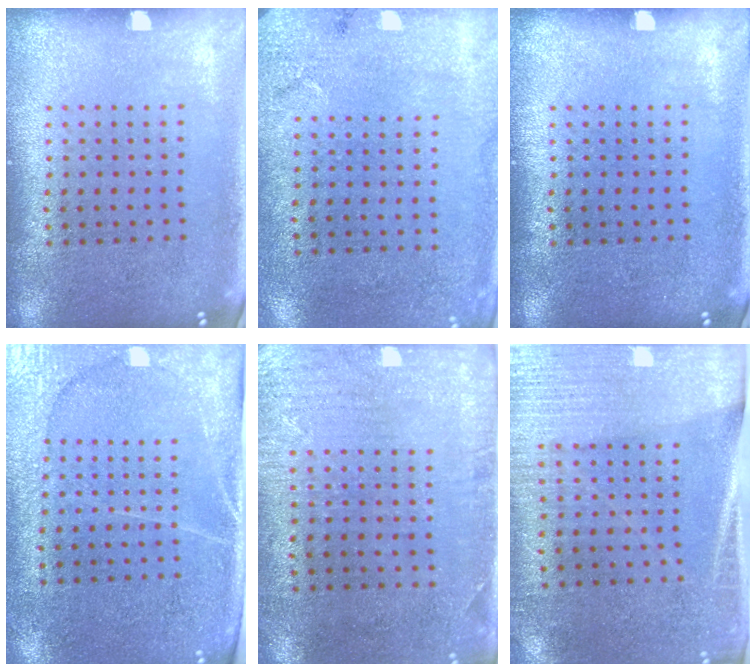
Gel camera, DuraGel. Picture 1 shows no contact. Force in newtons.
{"total": 2.7, "press": 2.1, "slide": 1.7}
{"total": 0.0}
{"total": 3.0, "press": 2.8, "slide": 1.3}
{"total": 2.9, "press": 2.3, "slide": 1.7}
{"total": 2.8, "press": 2.5, "slide": 1.3}